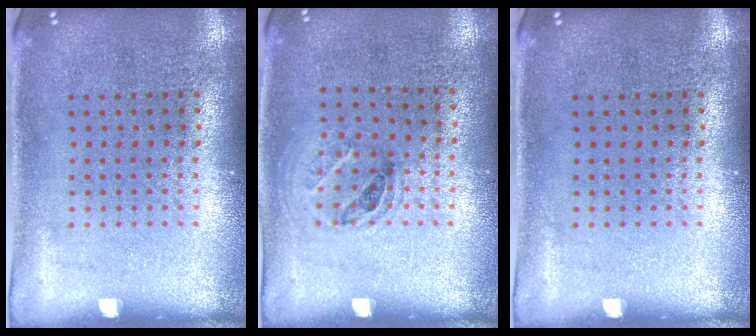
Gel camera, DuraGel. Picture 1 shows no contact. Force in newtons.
{"total": 1.0, "press": 0.8, "slide": 0.6}
{"total": 0.0}